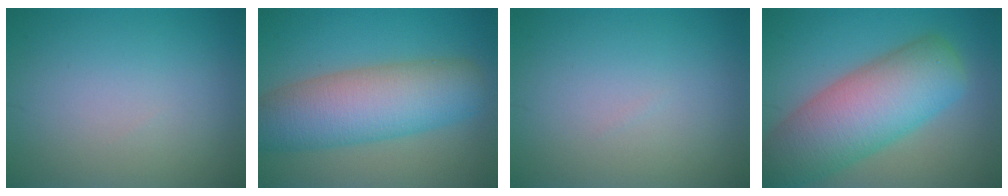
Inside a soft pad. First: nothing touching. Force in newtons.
{"total": 9.0, "press": 9.0, "slide": 0.6}
{"total": 0.0}
{"total": 10.5, "press": 10.4, "slide": 0.6}